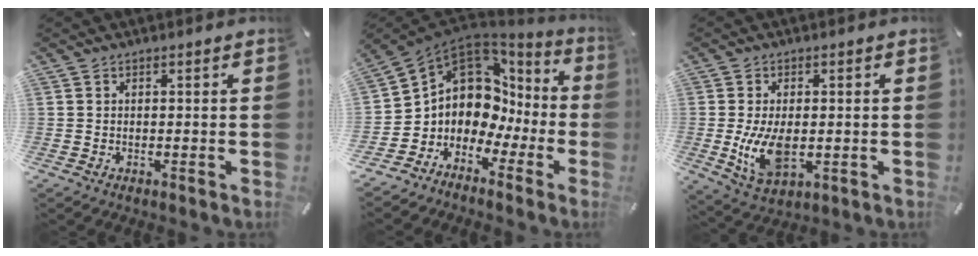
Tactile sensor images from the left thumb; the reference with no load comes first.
{"total": 9.8, "force": [2.5, 8.4, 4.4], "torque": [-0.090, -0.053, 0.045]}
{"total": 9.3, "force": [-0.8, 5.4, 7.5], "torque": [-0.164, -0.010, -0.014]}